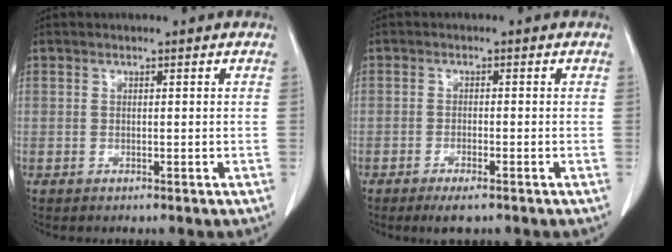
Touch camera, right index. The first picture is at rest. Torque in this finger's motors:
{"motor_torque": [0.21, -0.17, 0.07, 0.04]}